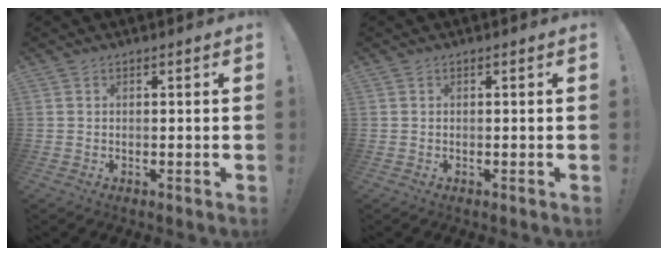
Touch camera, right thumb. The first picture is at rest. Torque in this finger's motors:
{"motor_torque": [0.00, 0.00, 0.00, 0.00, 0.01]}